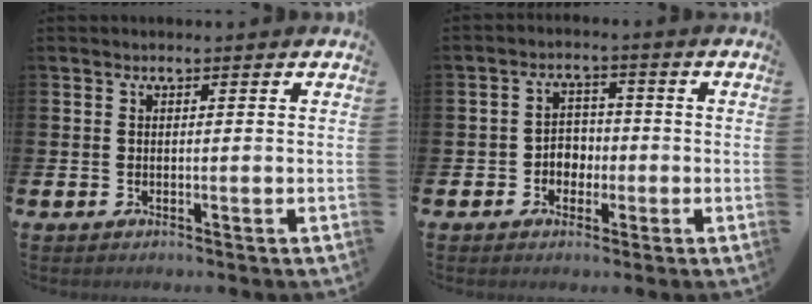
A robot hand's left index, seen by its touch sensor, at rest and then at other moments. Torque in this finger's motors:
{"motor_torque": [0.04, 0.00, 0.09, 0.05]}